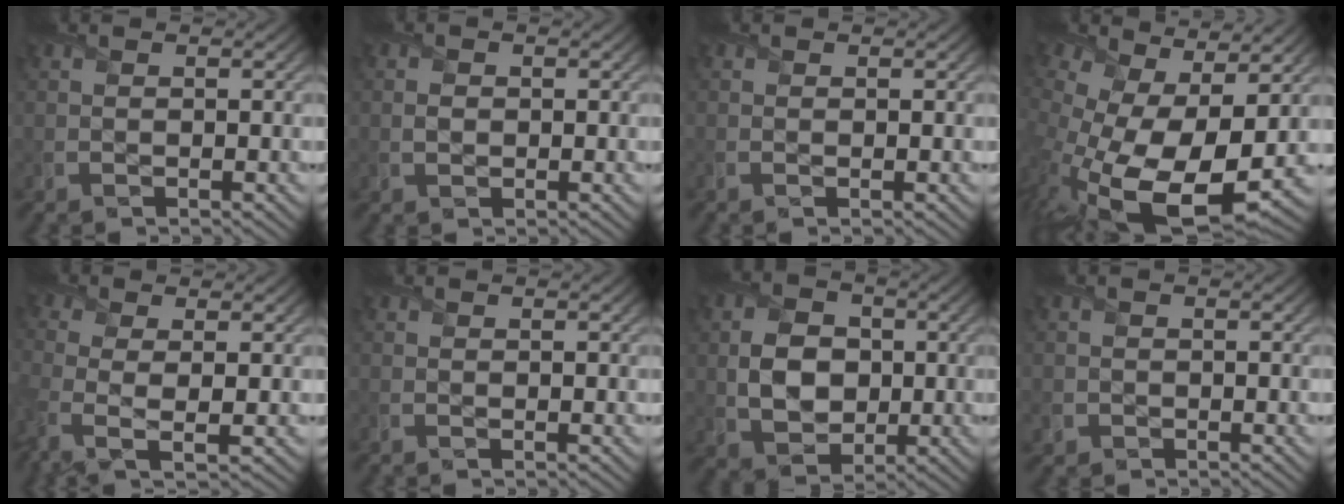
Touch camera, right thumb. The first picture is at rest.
{"total": 1.3, "force": [0.0, 1.0, 0.9], "torque": [-0.021, -0.002, -0.001]}
{"total": 0.0}
{"total": 17.5, "force": [-0.6, 9.7, 14.6], "torque": [-0.290, -0.062, 0.026]}
{"total": 5.5, "force": [-0.6, 2.3, 5.0], "torque": [-0.124, -0.015, -0.010]}
{"total": 0.0}
{"total": 6.9, "force": [0.0, 5.3, 4.4], "torque": [-0.092, -0.001, -0.005]}
{"total": 1.6, "force": [-0.7, 1.4, 0.3], "torque": [-0.004, -0.007, -0.018]}